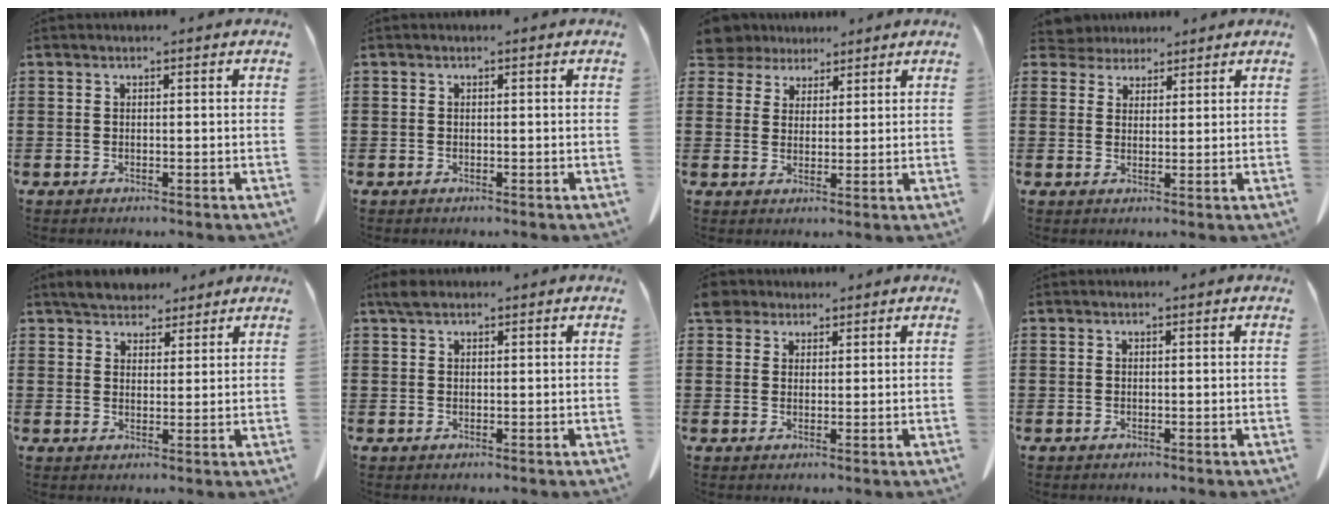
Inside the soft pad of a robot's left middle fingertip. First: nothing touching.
{"total": 0.0}
{"total": 4.6, "force": [3.9, 2.4, 0.6], "torque": [-0.034, -0.003, 0.073]}
{"total": 3.2, "force": [2.9, 1.4, 0.2], "torque": [-0.017, -0.002, 0.056]}
{"total": 4.2, "force": [3.9, 1.4, 0.5], "torque": [-0.015, -0.009, 0.074]}
{"total": 1.9, "force": [1.5, 0.9, 0.9], "torque": [-0.022, 0.003, 0.029]}
{"total": 3.3, "force": [2.8, 1.6, 0.8], "torque": [-0.019, 0.001, 0.054]}
{"total": 0.0}